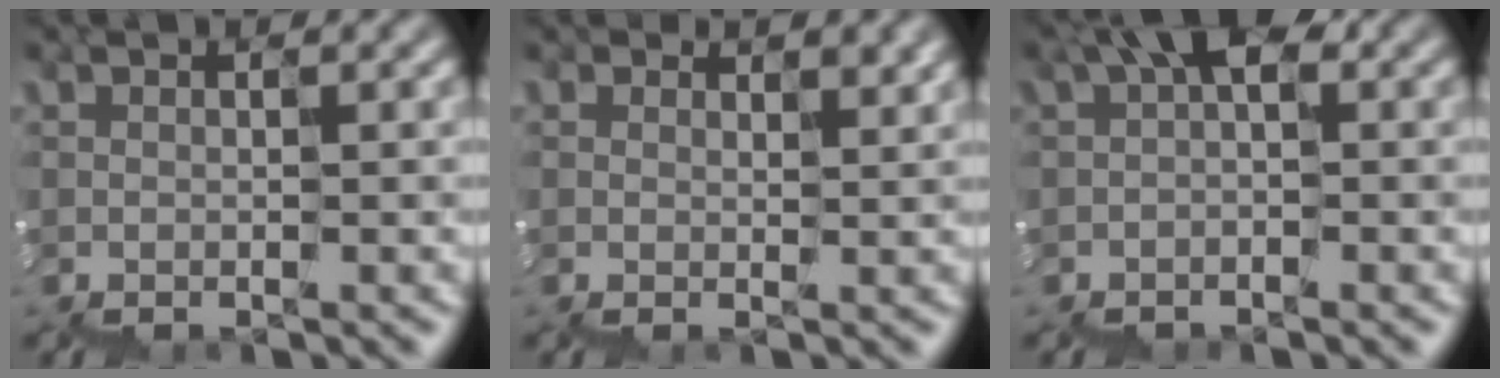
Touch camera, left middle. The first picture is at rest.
{"total": 2.0, "force": [1.1, 1.1, 1.3], "torque": [0.000, 0.008, 0.011]}
{"total": 1.0, "force": [0.3, 0.3, 0.9], "torque": [-0.044, 0.006, 0.000]}